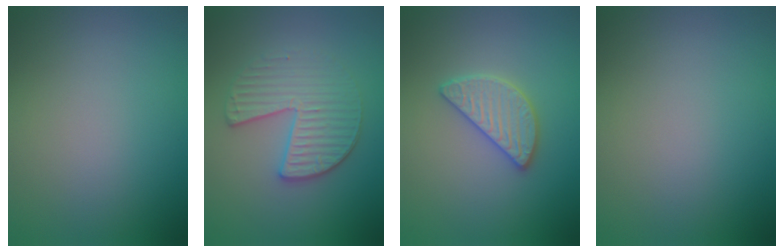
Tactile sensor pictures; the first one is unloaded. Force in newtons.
{"total": 3.7, "press": 3.5, "slide": 1.3}
{"total": 3.0, "press": 3.0, "slide": 0.2}
{"total": 0.0}